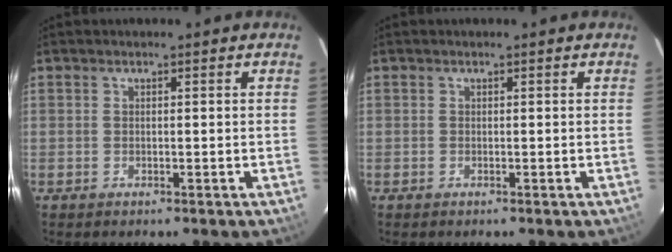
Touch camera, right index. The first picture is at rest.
{"total": 0.0}